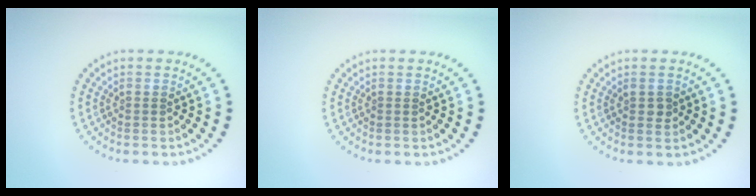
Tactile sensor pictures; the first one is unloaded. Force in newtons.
{"total": 0.0}
{"total": 1.0, "press": 1.0, "slide": 0.2}